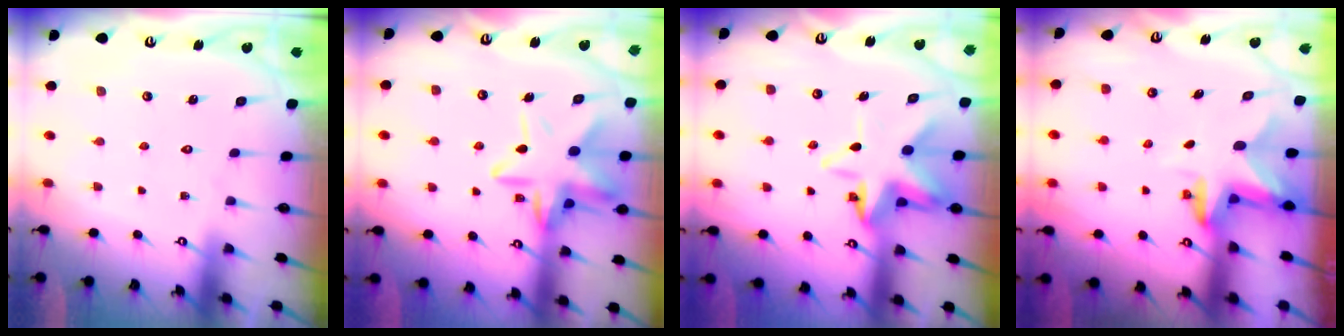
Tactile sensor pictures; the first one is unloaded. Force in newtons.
{"total": 15.9, "press": 15.8, "slide": 1.6}
{"total": 9.8, "press": 9.7, "slide": 1.8}
{"total": 2.4, "press": 2.4, "slide": 0.4}